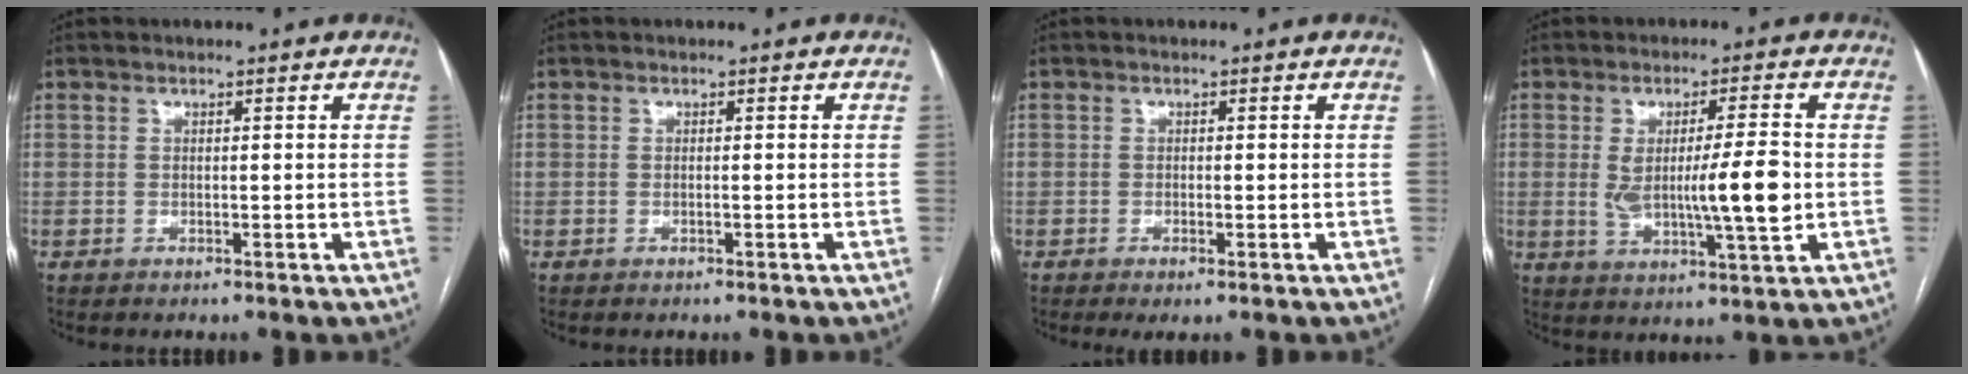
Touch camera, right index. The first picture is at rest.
{"total": 0.0}
{"total": 1.5, "force": [-0.8, 0.2, 1.2], "torque": [-0.020, -0.003, -0.010]}
{"total": 10.0, "force": [-0.2, 1.0, 9.9], "torque": [-0.170, -0.006, 0.000]}